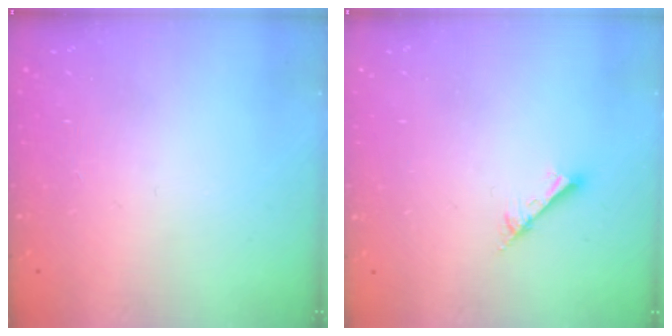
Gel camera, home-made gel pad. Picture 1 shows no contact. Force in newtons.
{"total": 3.7, "press": 3.7, "slide": 0.3}